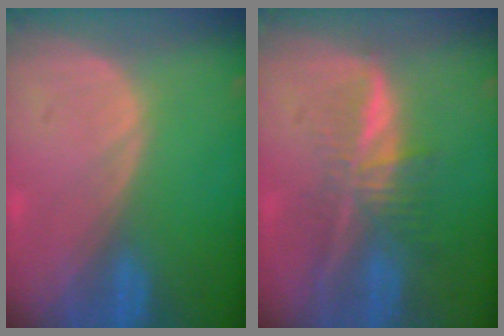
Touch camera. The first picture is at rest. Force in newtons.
{"total": 6.9, "press": 5.8, "slide": 3.6}